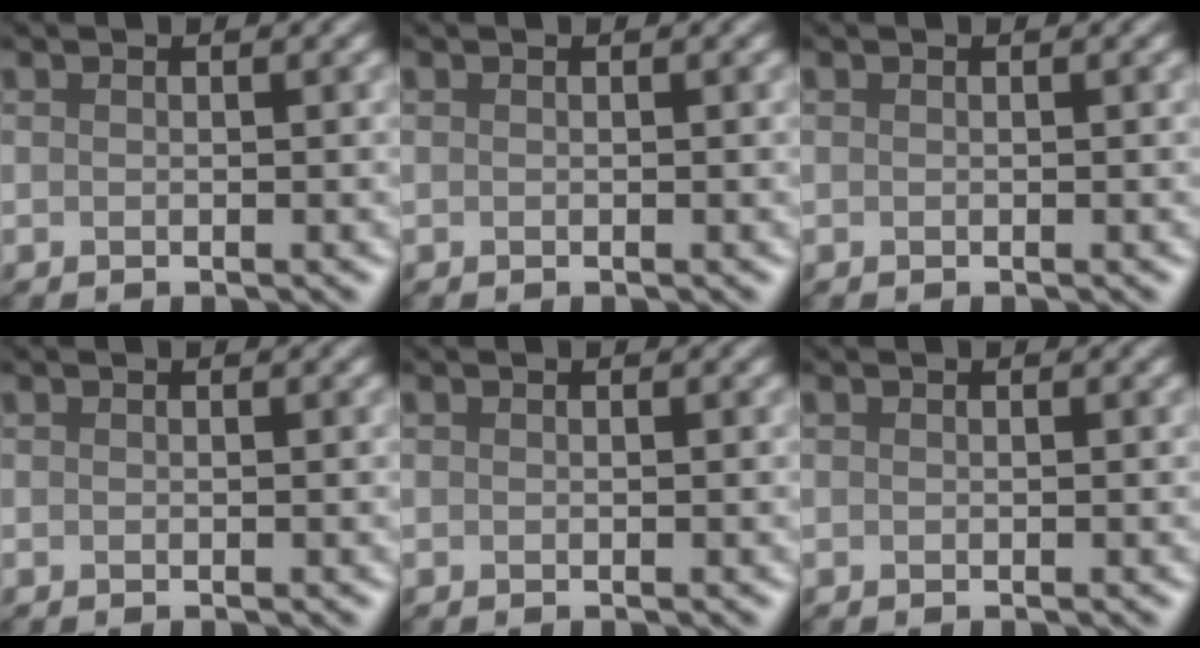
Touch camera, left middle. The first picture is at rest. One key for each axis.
{"total": 0.0}
{"total": 0.0}
{"total": 0.0}
{"total": 0.0}
{"total": 0.0}